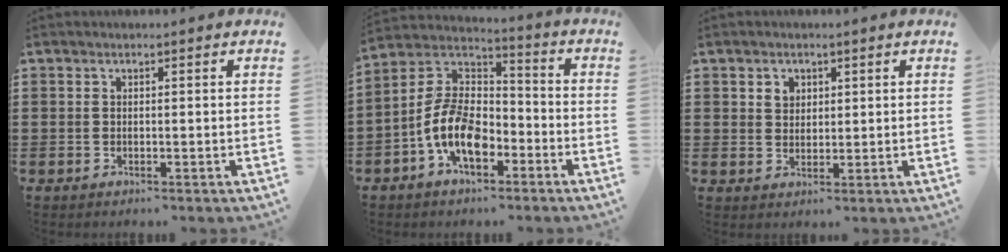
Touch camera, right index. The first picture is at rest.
{"total": 10.3, "force": [-4.3, 5.6, 7.5], "torque": [-0.184, -0.009, -0.090]}
{"total": 2.1, "force": [1.0, 1.8, 0.6], "torque": [-0.019, 0.009, 0.019]}